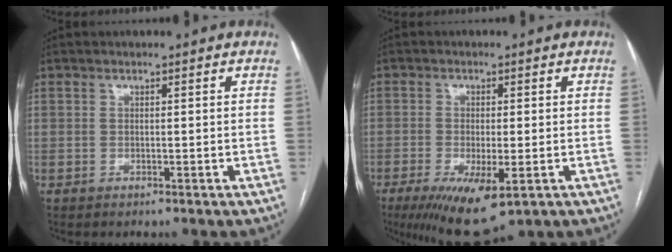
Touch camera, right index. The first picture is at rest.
{"total": 9.7, "force": [-4.5, 2.6, 8.2], "torque": [-0.137, -0.024, -0.065]}